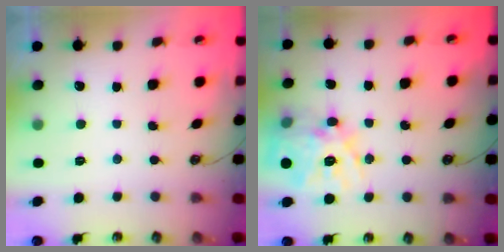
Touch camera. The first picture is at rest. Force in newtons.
{"total": 20.0, "press": 19.8, "slide": 2.8}